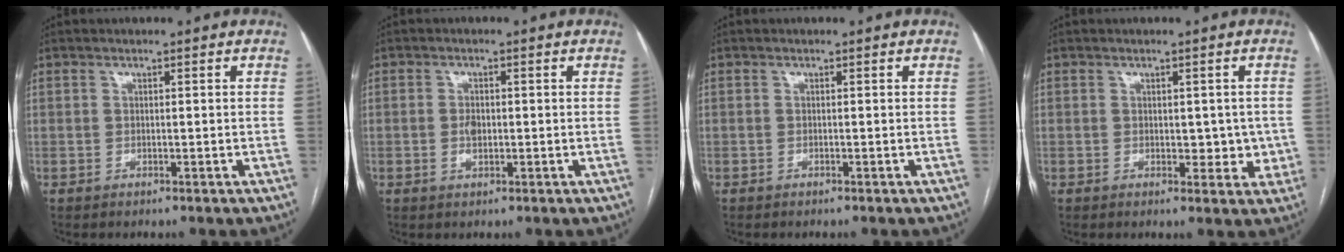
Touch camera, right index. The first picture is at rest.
{"total": 2.1, "force": [-0.3, 1.1, 1.7], "torque": [-0.034, 0.001, -0.003]}
{"total": 0.0}
{"total": 3.9, "force": [-0.3, 2.3, 3.1], "torque": [-0.027, 0.004, 0.000]}